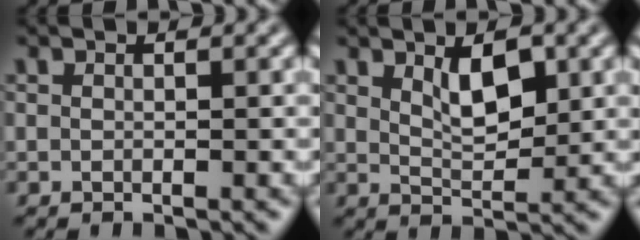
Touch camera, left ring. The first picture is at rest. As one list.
[{"total": 3.4, "force": [1.4, 1.4, 2.8], "torque": [-0.049, -0.002, 0.027]}]